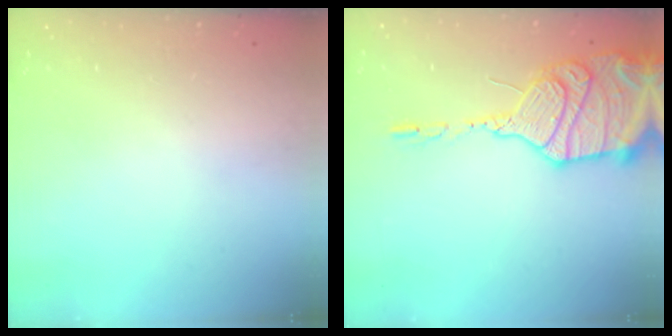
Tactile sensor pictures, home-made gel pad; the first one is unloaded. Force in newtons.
{"total": 20.5, "press": 19.8, "slide": 5.4}